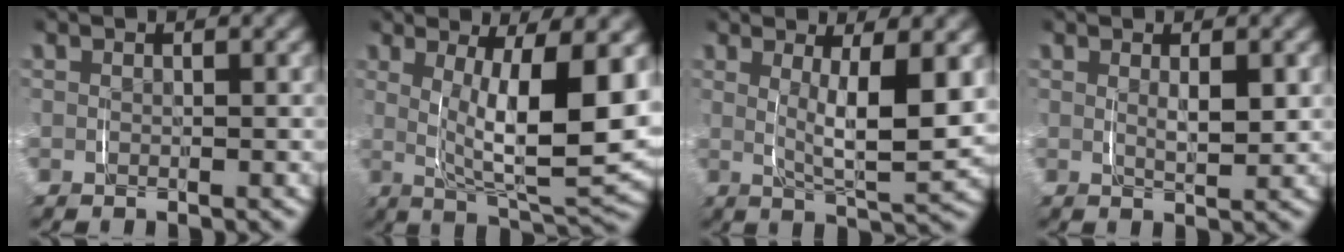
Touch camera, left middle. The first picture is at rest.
{"total": 10.6, "force": [1.4, 3.6, 9.9], "torque": [-0.145, -0.009, 0.030]}
{"total": 6.3, "force": [1.3, 1.5, 6.0], "torque": [-0.094, -0.015, 0.027]}
{"total": 1.9, "force": [0.7, 0.4, 1.7], "torque": [-0.030, -0.009, 0.016]}